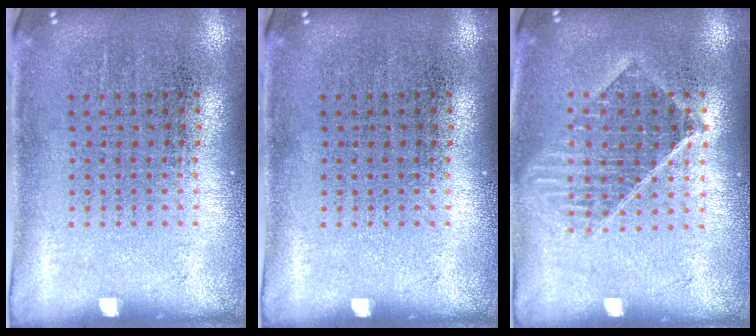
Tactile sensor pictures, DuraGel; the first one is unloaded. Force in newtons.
{"total": 0.0}
{"total": 1.4, "press": 1.3, "slide": 0.6}